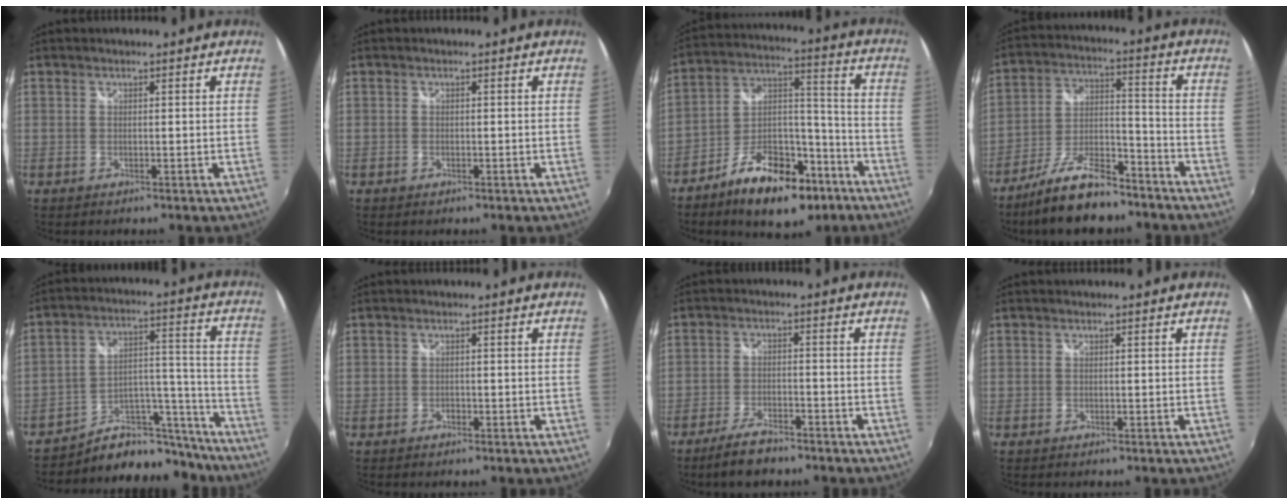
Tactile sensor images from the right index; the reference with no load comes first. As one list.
[{"total": 0.9, "force": [-0.5, 0.7, 0.2], "torque": [-0.003, -0.002, -0.010]}, {"total": 17.5, "force": [-10.8, 8.5, 10.9], "torque": [-0.186, 0.026, -0.169]}, {"total": 16.4, "force": [-12.1, 5.6, 9.5], "torque": [-0.189, 0.001, -0.208]}, {"total": 16.0, "force": [-14.3, 6.5, 2.8], "torque": [-0.028, 0.074, -0.207]}, {"total": 0.7, "force": [-0.5, 0.5, 0.2], "torque": [-0.005, -0.001, -0.008]}, {"total": 6.7, "force": [-5.3, 2.0, 3.6], "torque": [-0.090, -0.007, -0.095]}, {"total": 0.0}]